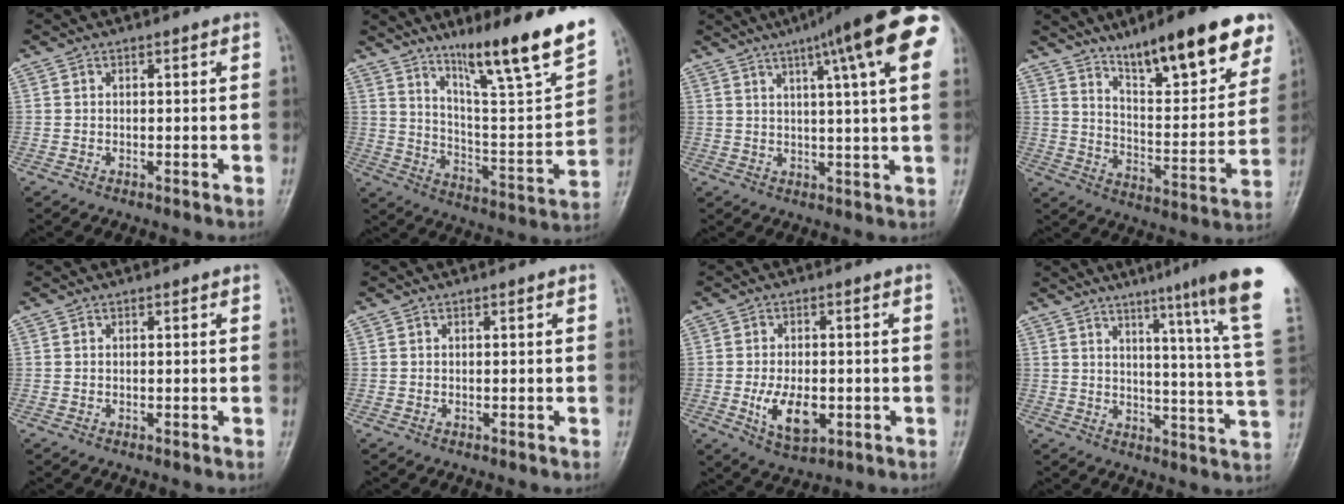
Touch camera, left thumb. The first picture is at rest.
{"total": 20.9, "force": [14.3, 1.9, 15.1], "torque": [-0.204, -0.075, 0.237]}
{"total": 19.6, "force": [9.3, 2.9, 17.0], "torque": [-0.235, 0.003, 0.110]}
{"total": 19.4, "force": [13.0, 4.8, 13.6], "torque": [-0.166, -0.062, 0.206]}
{"total": 0.0}
{"total": 0.0}
{"total": 8.0, "force": [-1.9, 4.4, 6.4], "torque": [-0.106, -0.004, -0.024]}
{"total": 18.0, "force": [11.9, -0.8, 13.5], "torque": [-0.167, -0.077, 0.139]}